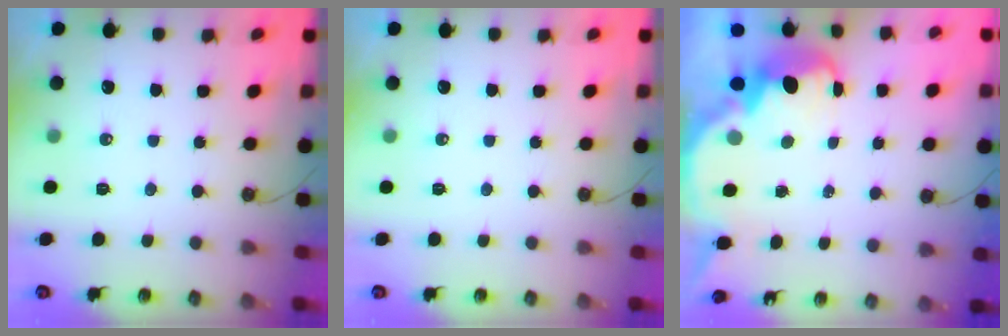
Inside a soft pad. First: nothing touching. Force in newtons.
{"total": 0.0}
{"total": 5.7, "press": 5.7, "slide": 0.4}